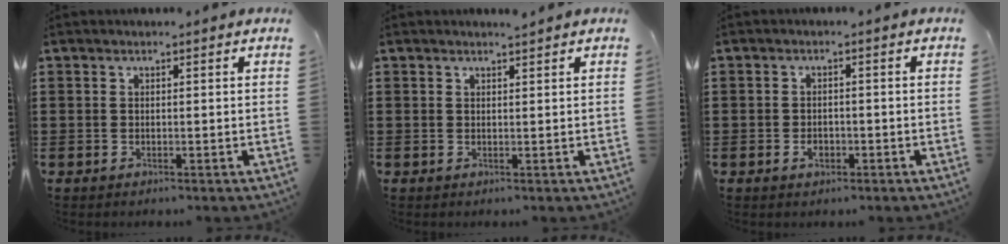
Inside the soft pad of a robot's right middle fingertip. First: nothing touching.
{"total": 0.6, "force": [0.5, -0.3, 0.0], "torque": [-0.008, 0.000, 0.011]}
{"total": 2.0, "force": [-1.0, 1.2, 1.2], "torque": [-0.027, -0.002, -0.020]}